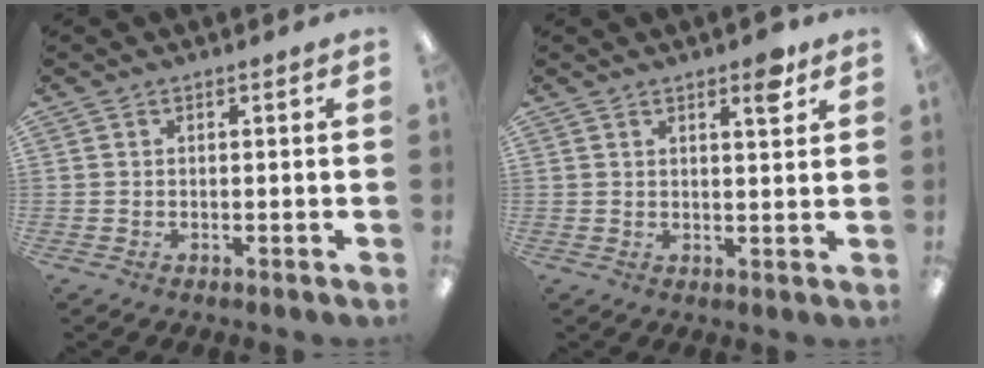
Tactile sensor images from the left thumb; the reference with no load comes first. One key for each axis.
{"total": 4.3, "fx": 3.0, "fy": 1.0, "fz": 2.9, "tx": -0.033, "ty": -0.014, "tz": 0.045}